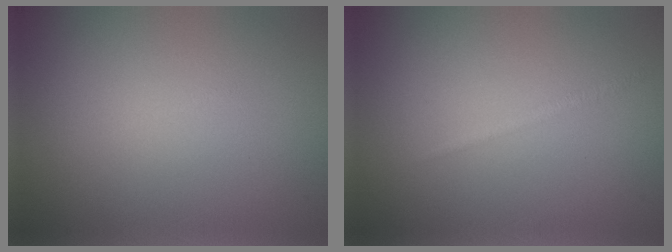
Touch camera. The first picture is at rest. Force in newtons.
{"total": 0.8, "press": 0.8, "slide": 0.1}